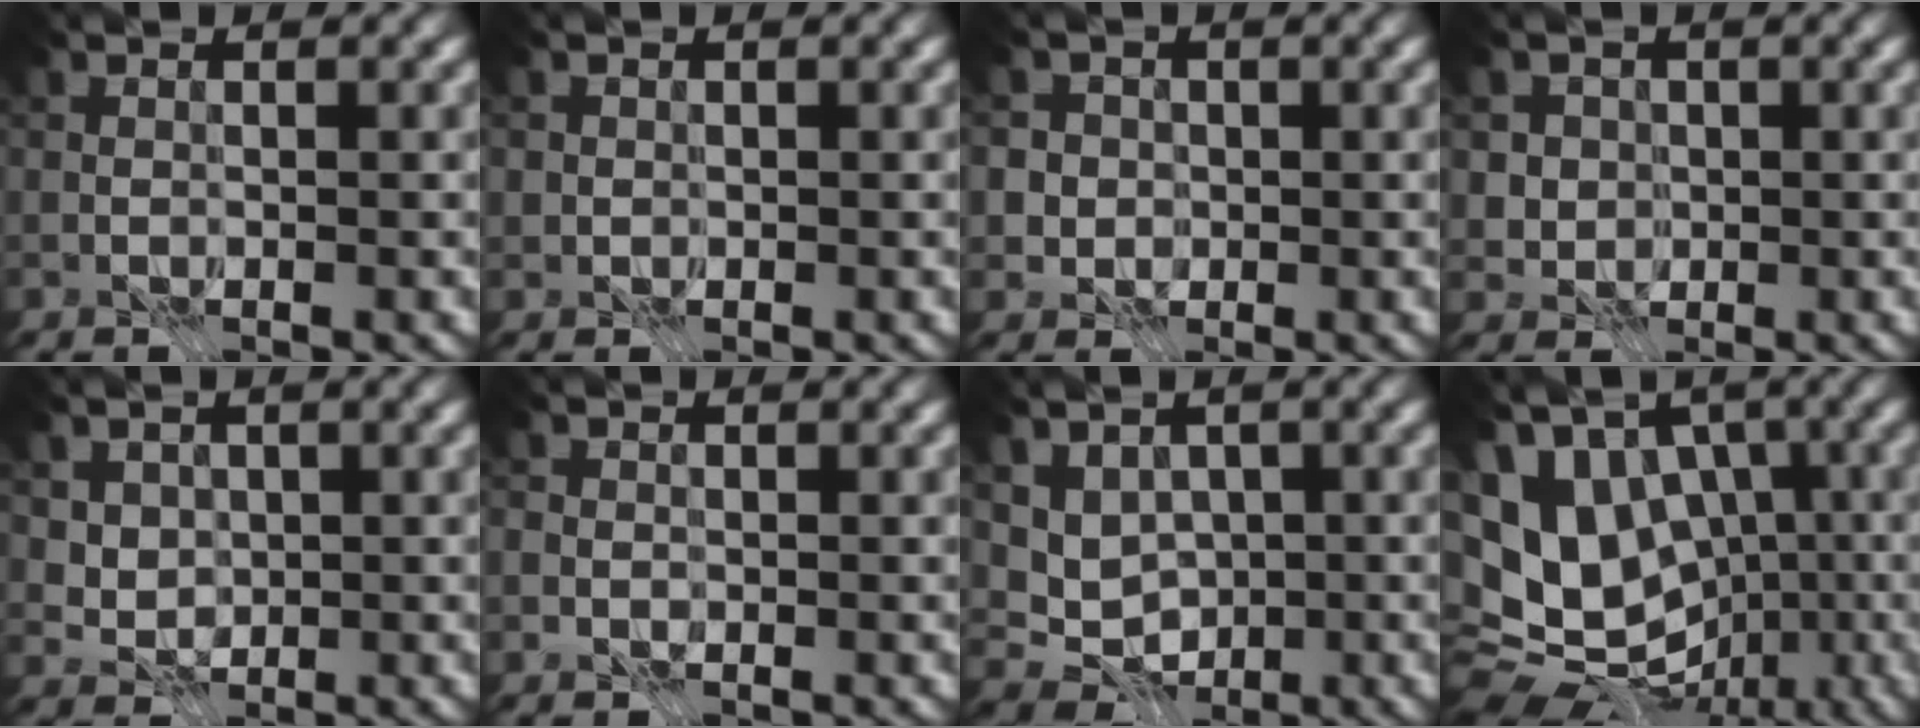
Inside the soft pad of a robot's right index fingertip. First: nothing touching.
{"total": 0.6, "force": [0.0, 0.6, -0.1], "torque": [0.004, -0.002, 0.000]}
{"total": 3.1, "force": [0.3, 3.0, 0.7], "torque": [-0.003, 0.008, -0.002]}
{"total": 2.6, "force": [0.4, 2.4, 0.7], "torque": [-0.016, -0.003, 0.013]}
{"total": 2.9, "force": [1.1, 2.4, 1.0], "torque": [-0.035, -0.010, 0.040]}
{"total": 1.1, "force": [-0.3, 1.1, 0.1], "torque": [0.002, -0.001, -0.009]}
{"total": 4.9, "force": [0.8, 4.2, 2.6], "torque": [-0.048, 0.007, 0.014]}
{"total": 13.8, "force": [0.9, 10.7, 8.6], "torque": [-0.167, 0.013, 0.024]}